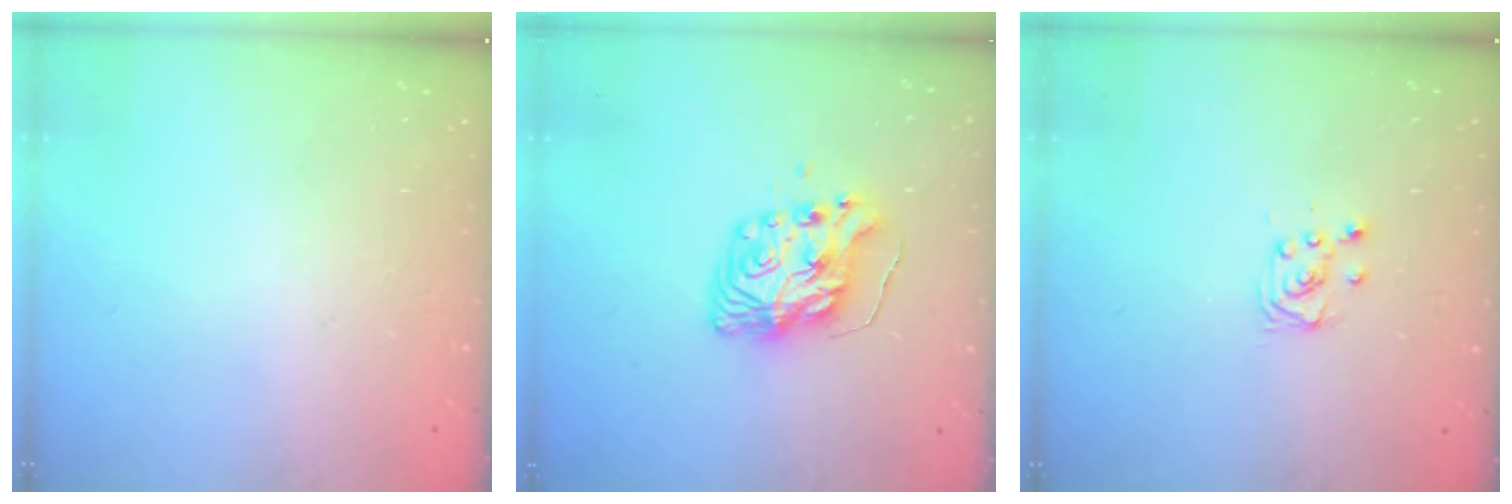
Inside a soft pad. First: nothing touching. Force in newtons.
{"total": 10.1, "press": 10.0, "slide": 1.1}
{"total": 3.6, "press": 3.6, "slide": 0.3}